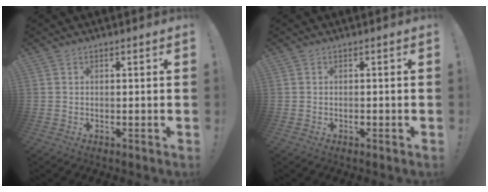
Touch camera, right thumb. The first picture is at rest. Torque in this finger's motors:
{"motor_torque": [-0.05, 0.06, 0.24, -0.28, 0.00]}